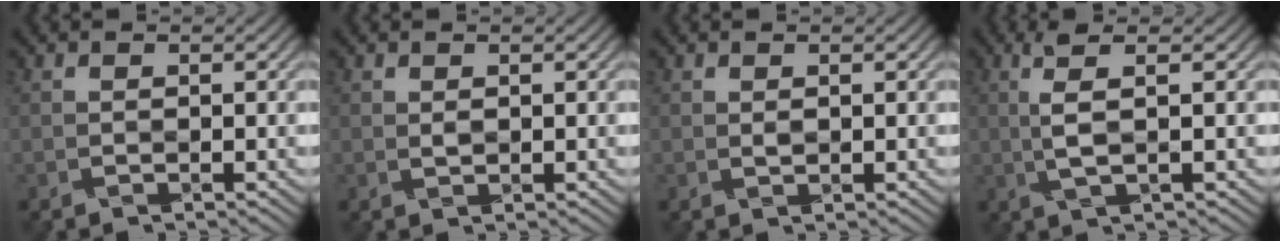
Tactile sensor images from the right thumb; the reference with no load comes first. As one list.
[{"total": 0.7, "force": [0.4, 0.4, 0.3], "torque": [-0.008, 0.000, 0.011]}, {"total": 0.6, "force": [0.4, 0.3, 0.3], "torque": [-0.007, 0.000, 0.010]}, {"total": 3.3, "force": [0.8, 0.5, 3.1], "torque": [-0.072, 0.007, 0.021]}]